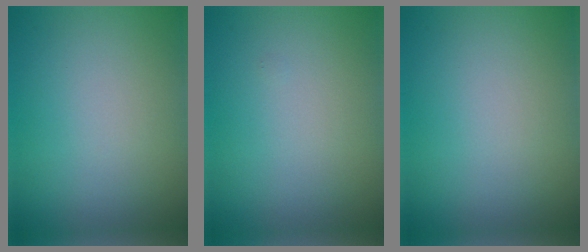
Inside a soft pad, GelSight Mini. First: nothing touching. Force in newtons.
{"total": 0.0}
{"total": 0.0}